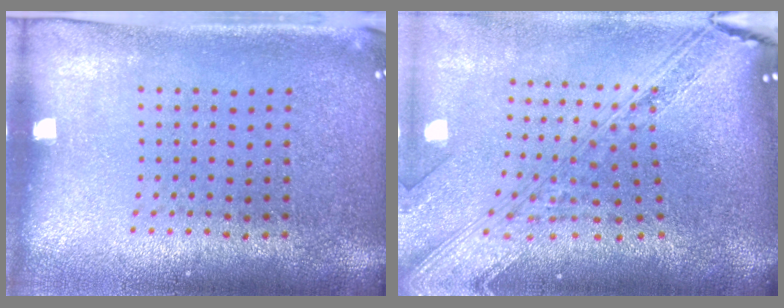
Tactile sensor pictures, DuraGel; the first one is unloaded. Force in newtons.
{"total": 4.0, "press": 2.9, "slide": 2.8}